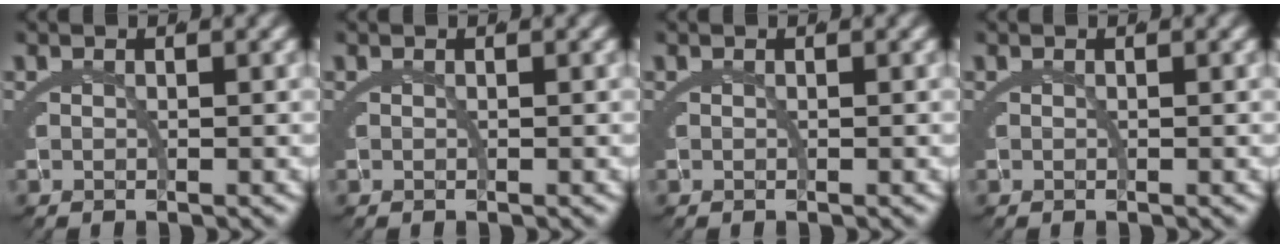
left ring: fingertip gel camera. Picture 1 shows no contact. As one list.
[{"total": 0.0}, {"total": 0.0}, {"total": 0.0}]